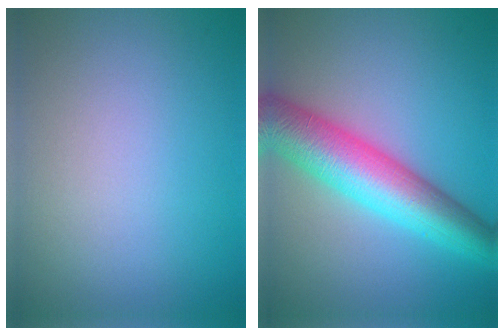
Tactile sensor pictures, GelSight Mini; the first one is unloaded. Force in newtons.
{"total": 8.6, "press": 8.6, "slide": 0.2}